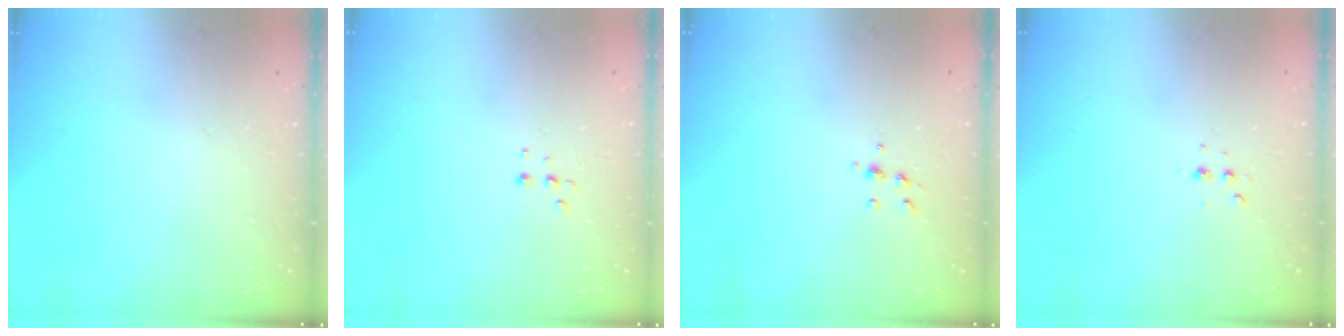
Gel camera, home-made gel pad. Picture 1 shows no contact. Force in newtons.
{"total": 4.4, "press": 4.3, "slide": 1.0}
{"total": 5.4, "press": 5.4, "slide": 0.5}
{"total": 2.8, "press": 2.8, "slide": 0.7}